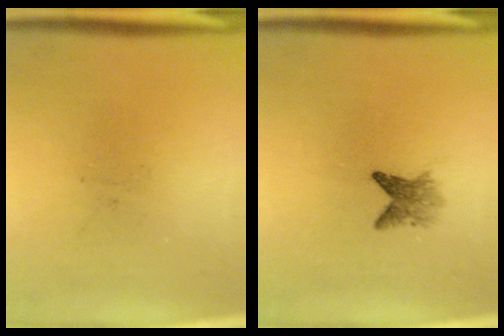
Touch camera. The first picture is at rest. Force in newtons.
{"total": 2.5}